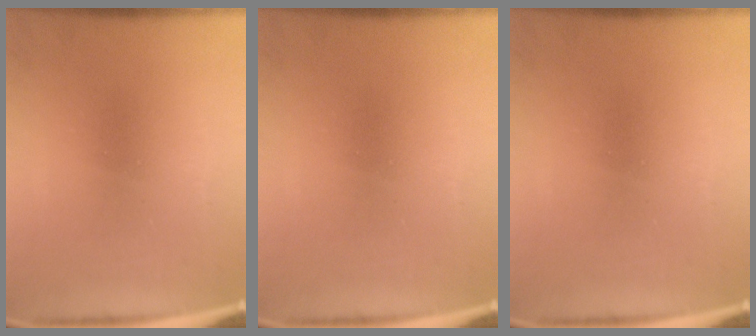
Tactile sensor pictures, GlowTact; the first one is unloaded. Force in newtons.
{"total": 0.0}
{"total": 0.0}